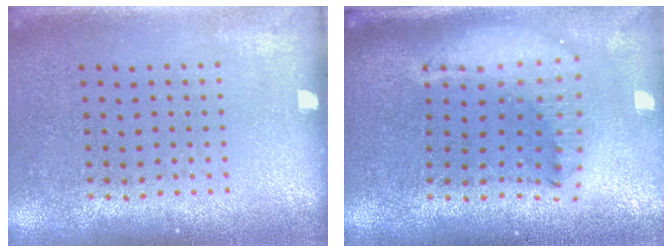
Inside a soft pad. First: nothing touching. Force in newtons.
{"total": 2.1, "press": 1.6, "slide": 1.3}